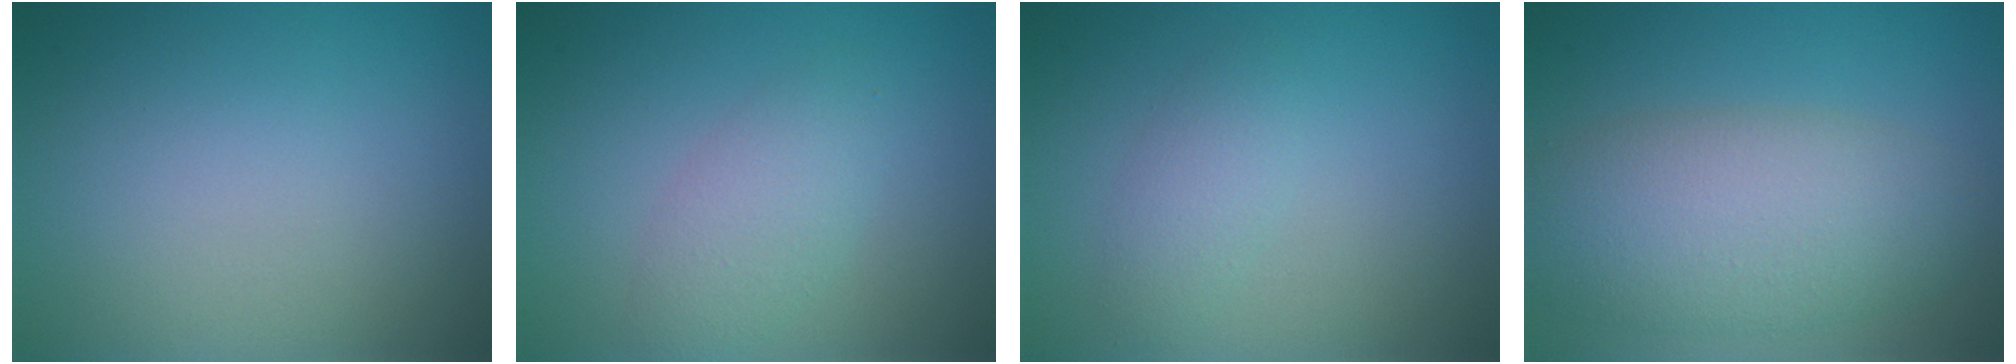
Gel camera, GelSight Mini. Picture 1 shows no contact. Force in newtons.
{"total": 2.4, "press": 2.4, "slide": 0.2}
{"total": 1.7, "press": 1.7, "slide": 0.1}
{"total": 7.0, "press": 7.0, "slide": 0.3}